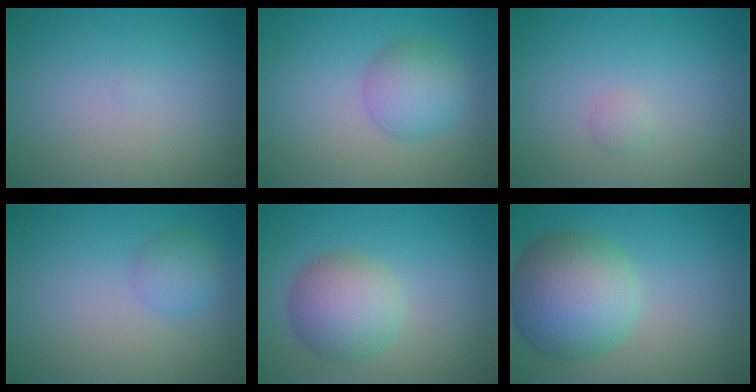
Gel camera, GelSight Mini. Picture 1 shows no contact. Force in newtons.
{"total": 3.7, "press": 3.7, "slide": 0.2}
{"total": 0.6, "press": 0.6, "slide": 0.1}
{"total": 2.1, "press": 2.1, "slide": 0.1}
{"total": 5.2, "press": 5.2, "slide": 0.1}
{"total": 8.8, "press": 8.8, "slide": 0.3}